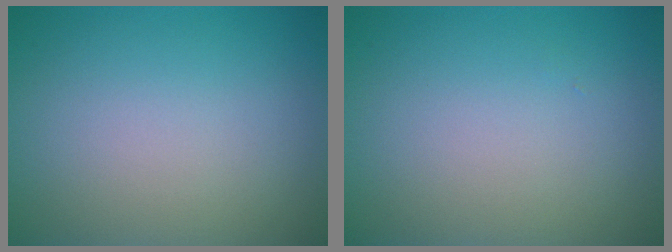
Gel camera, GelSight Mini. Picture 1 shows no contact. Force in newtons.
{"total": 0.0}